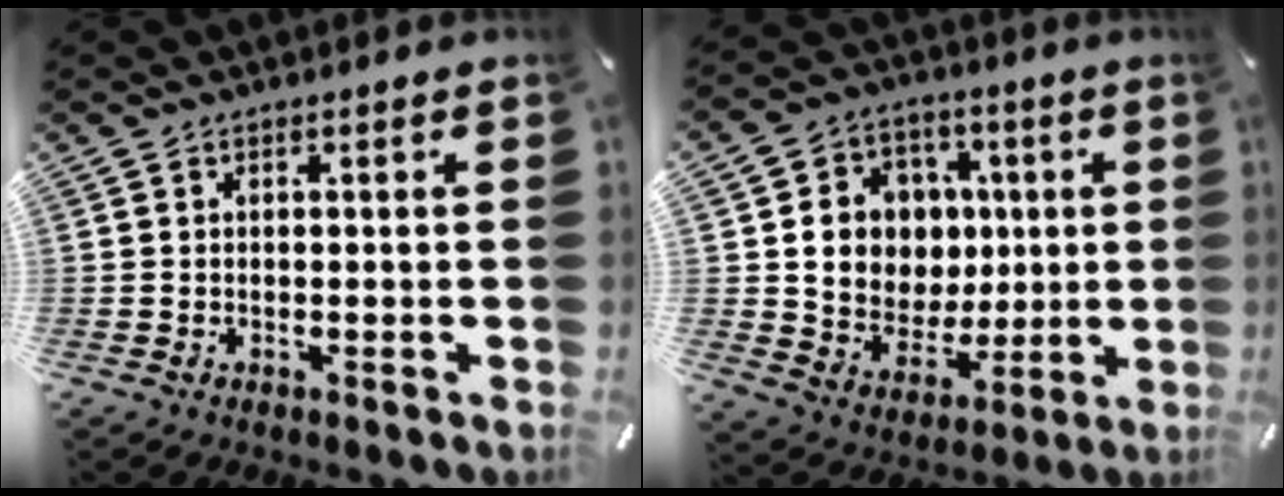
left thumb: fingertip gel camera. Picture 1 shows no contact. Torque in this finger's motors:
{"motor_torque": [1.15, 1.06, 0.77, -0.58, 0.30]}